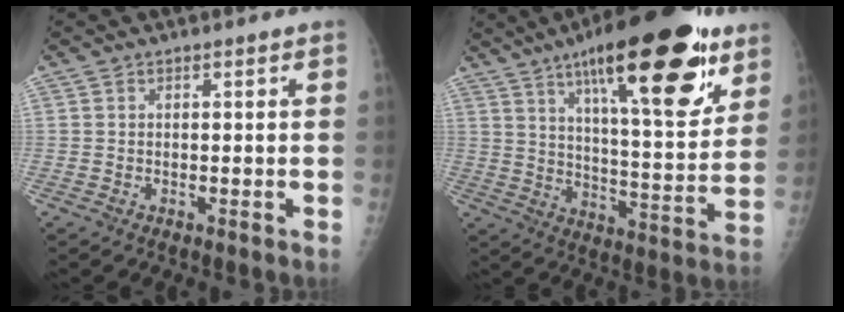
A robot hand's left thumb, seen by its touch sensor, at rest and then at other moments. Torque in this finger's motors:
{"motor_torque": [2.56, 1.85, 1.86, -0.91, 0.60]}